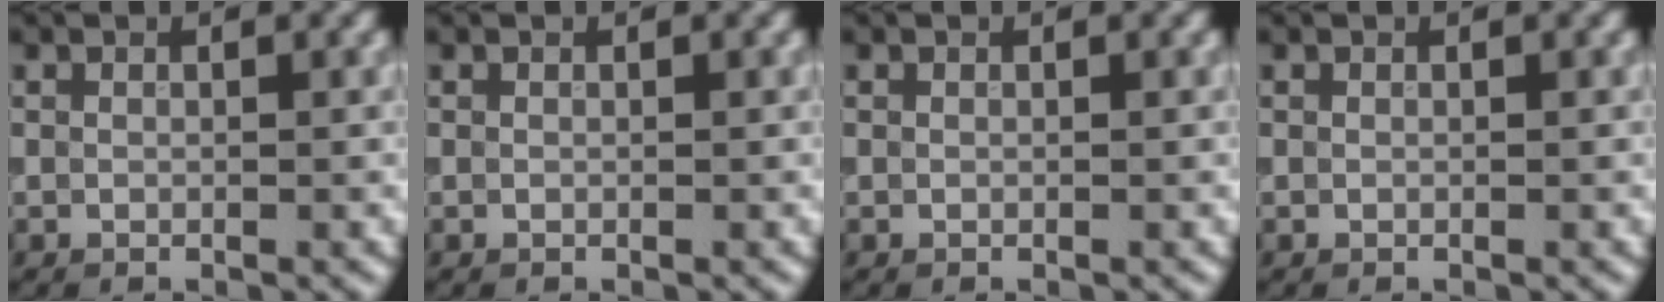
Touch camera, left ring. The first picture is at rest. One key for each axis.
{"total": 0.0}
{"total": 0.0}
{"total": 0.0}